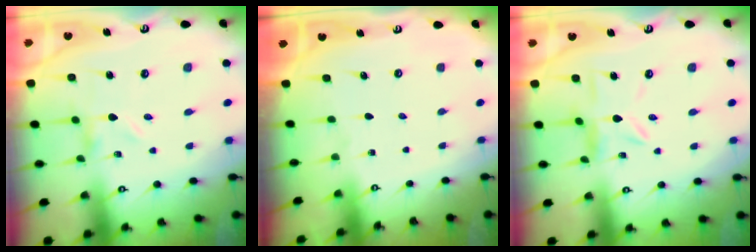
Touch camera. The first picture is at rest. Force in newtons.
{"total": 0.0}
{"total": 6.1, "press": 6.1, "slide": 0.6}